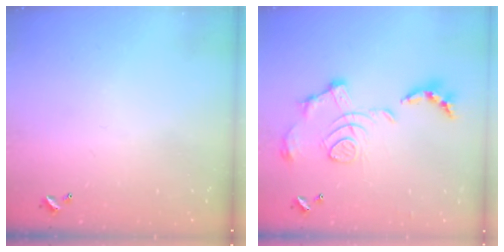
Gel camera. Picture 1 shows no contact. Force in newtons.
{"total": 1.7, "press": 1.1, "slide": 1.3}